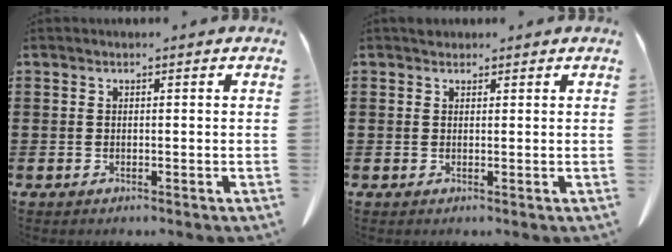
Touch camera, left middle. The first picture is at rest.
{"total": 0.9, "force": [0.8, 0.5, 0.0], "torque": [-0.003, 0.003, 0.015]}